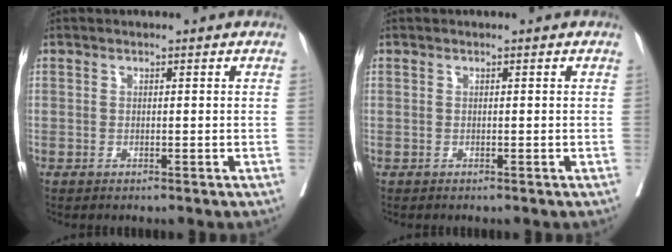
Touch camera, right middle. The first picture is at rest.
{"total": 0.5, "force": [0.4, -0.3, 0.1], "torque": [-0.001, 0.001, 0.006]}